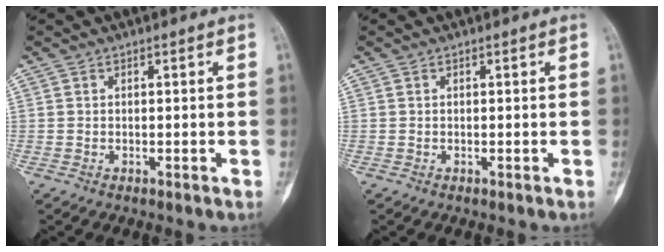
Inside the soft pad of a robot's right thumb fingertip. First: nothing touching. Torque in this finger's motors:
{"motor_torque": [2.51, 2.51, -0.01, -0.01, 0.00]}